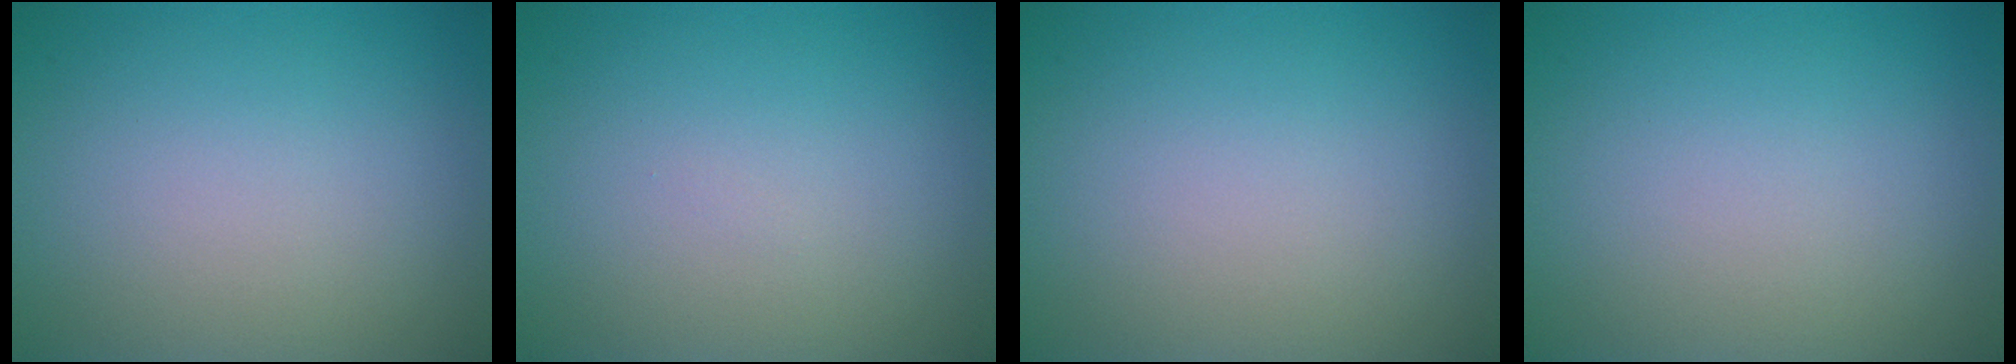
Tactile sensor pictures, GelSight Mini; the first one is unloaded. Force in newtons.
{"total": 0.0}
{"total": 0.0}
{"total": 0.0}